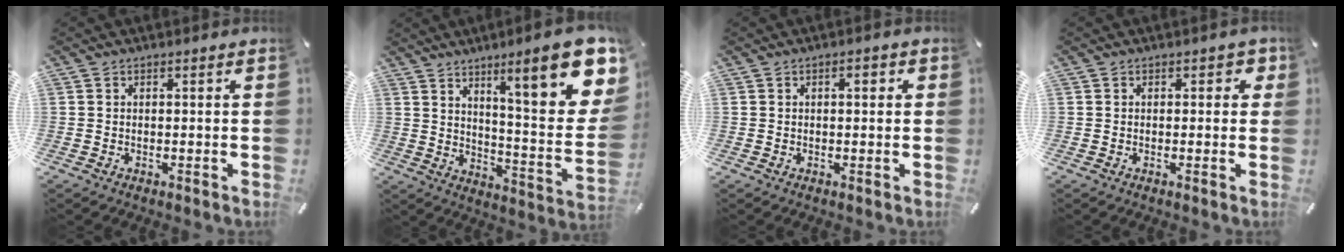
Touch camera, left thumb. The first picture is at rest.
{"total": 21.3, "force": [11.9, 5.5, 16.8], "torque": [-0.232, -0.085, 0.181]}
{"total": 2.0, "force": [0.5, 0.8, 1.8], "torque": [-0.028, 0.004, 0.004]}
{"total": 1.8, "force": [0.3, 1.2, 1.3], "torque": [-0.010, 0.003, -0.001]}